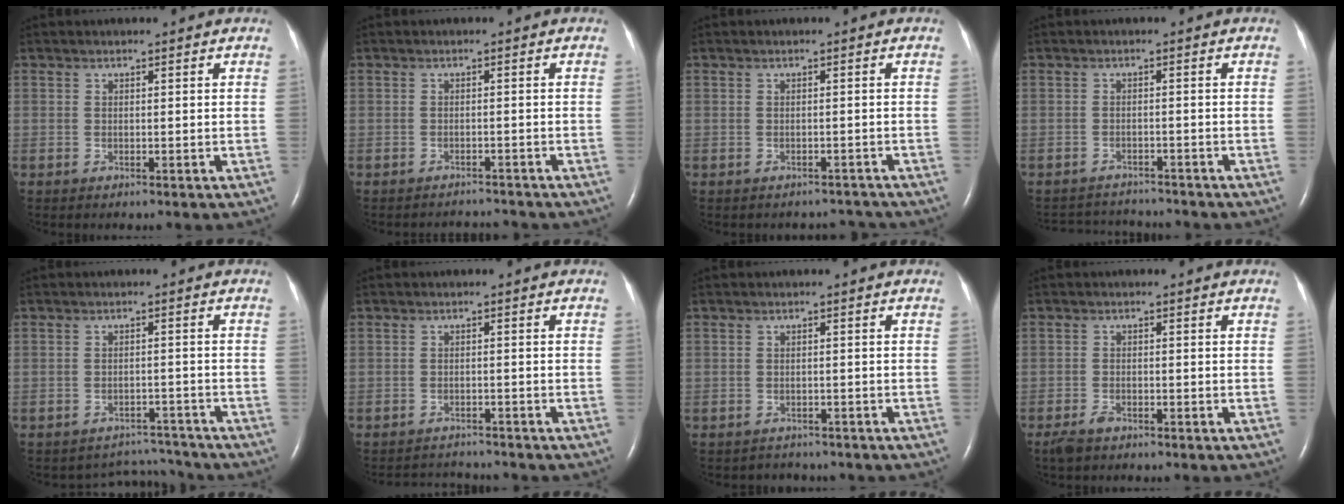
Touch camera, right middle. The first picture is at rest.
{"total": 3.0, "force": [-2.9, 0.0, -0.6], "torque": [0.009, -0.007, -0.042]}
{"total": 2.6, "force": [-2.4, 0.9, -0.5], "torque": [0.011, 0.004, -0.032]}
{"total": 6.4, "force": [-6.4, 0.7, 0.3], "torque": [-0.008, 0.005, -0.092]}
{"total": 4.8, "force": [-4.4, 0.6, -1.8], "torque": [0.019, 0.020, -0.057]}
{"total": 3.9, "force": [-3.8, 0.0, -0.6], "torque": [0.004, -0.002, -0.059]}
{"total": 3.0, "force": [-2.5, 1.6, -0.3], "torque": [-0.004, 0.006, -0.035]}
{"total": 3.7, "force": [-3.1, 0.5, 2.0], "torque": [-0.053, -0.010, -0.063]}